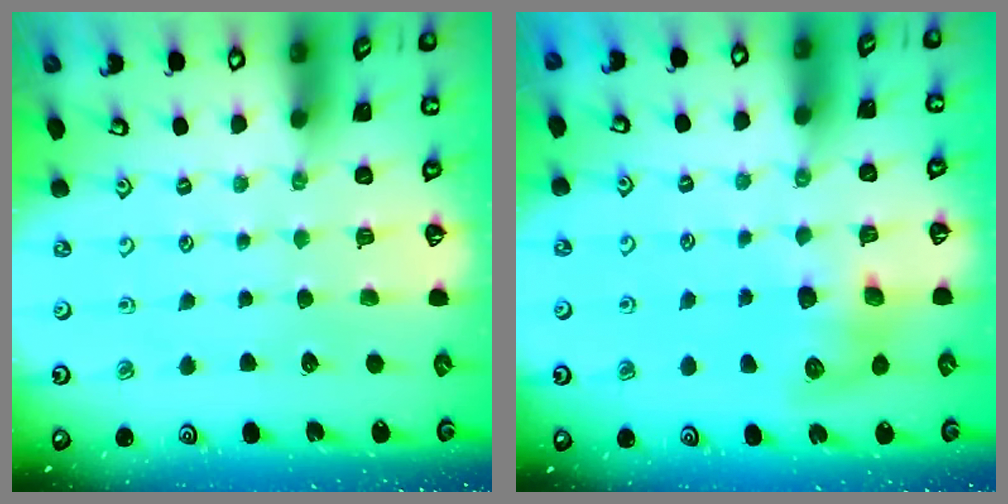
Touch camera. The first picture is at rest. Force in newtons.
{"total": 8.0, "press": 7.9, "slide": 1.2}